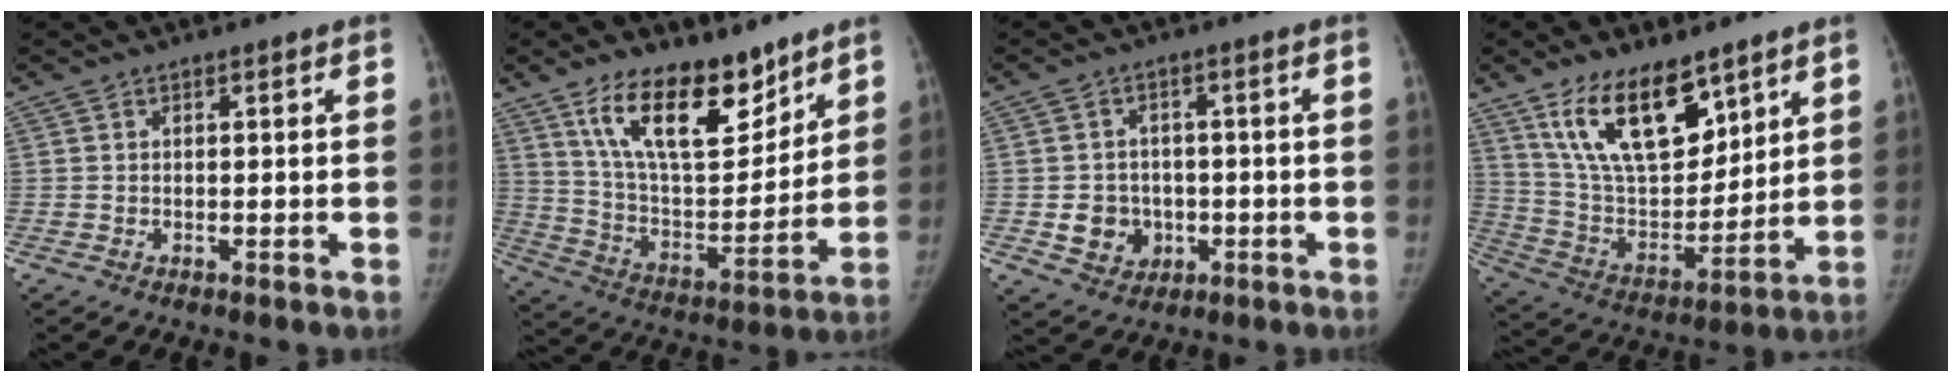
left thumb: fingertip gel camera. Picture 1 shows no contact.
{"total": 18.6, "force": [12.4, 8.2, 11.2], "torque": [-0.142, -0.081, 0.226]}
{"total": 6.7, "force": [-1.3, 6.0, 2.6], "torque": [-0.012, 0.009, -0.013]}
{"total": 18.5, "force": [11.5, 8.6, 11.6], "torque": [-0.158, -0.064, 0.223]}